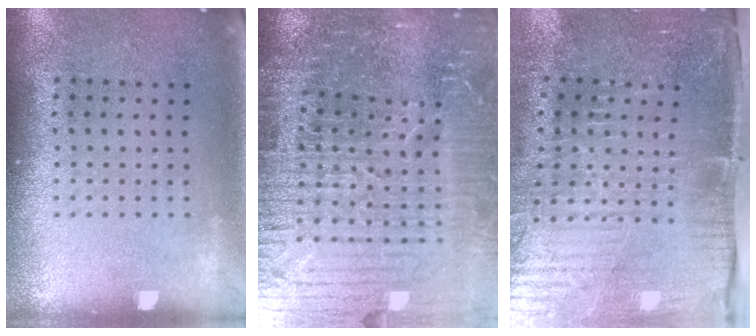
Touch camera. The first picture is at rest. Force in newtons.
{"total": 6.3, "press": 5.6, "slide": 3.0}
{"total": 5.2, "press": 4.4, "slide": 2.8}